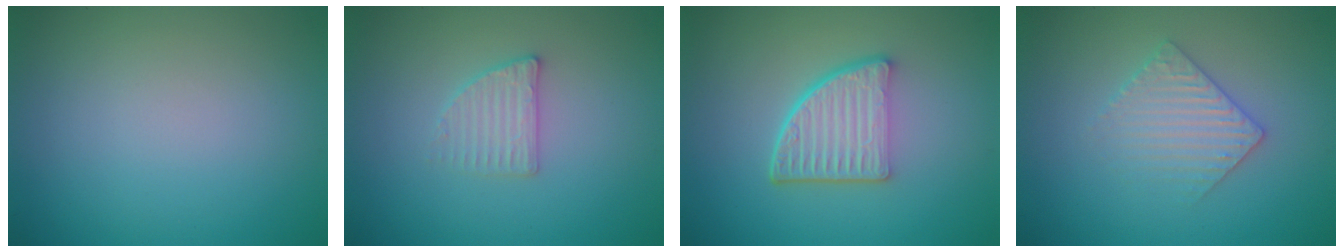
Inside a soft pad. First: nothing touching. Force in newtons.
{"total": 2.1, "press": 2.1, "slide": 0.4}
{"total": 5.3, "press": 3.7, "slide": 3.8}
{"total": 3.0, "press": 2.9, "slide": 0.6}